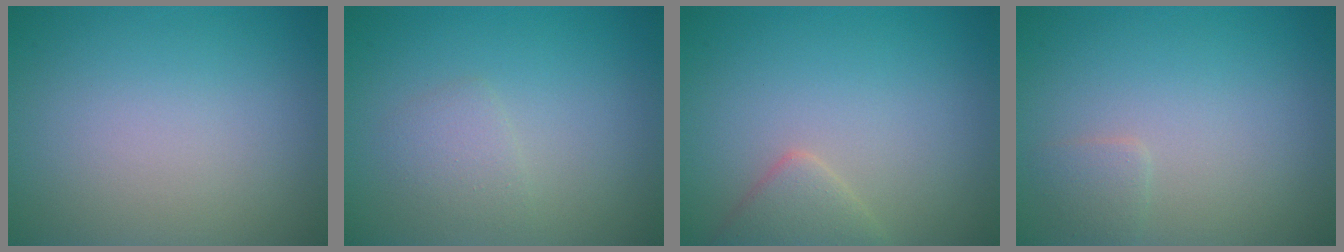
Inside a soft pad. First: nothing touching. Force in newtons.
{"total": 1.5, "press": 1.5, "slide": 0.2}
{"total": 2.3, "press": 2.3, "slide": 0.1}
{"total": 1.0, "press": 1.0, "slide": 0.0}